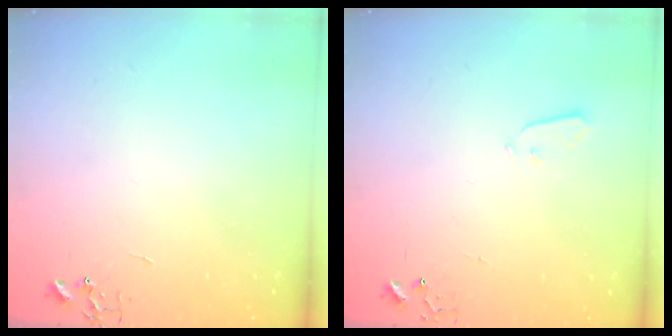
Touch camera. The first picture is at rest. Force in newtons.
{"total": 3.5, "press": 3.5, "slide": 0.3}